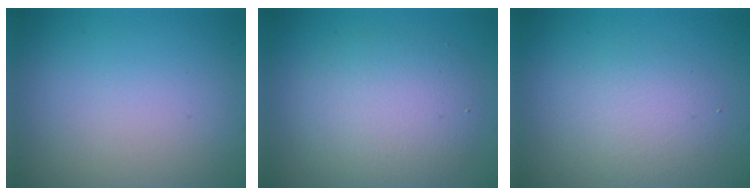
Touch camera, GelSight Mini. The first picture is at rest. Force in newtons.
{"total": 5.1, "press": 5.0, "slide": 0.4}
{"total": 2.9, "press": 2.9, "slide": 0.2}